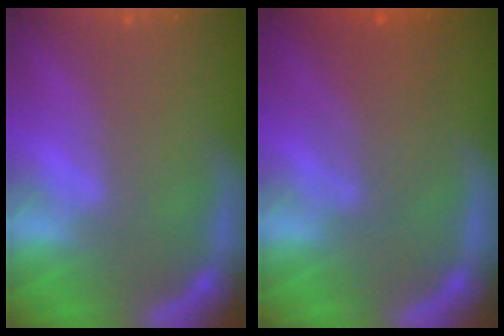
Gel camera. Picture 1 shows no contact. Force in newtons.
{"total": 4.0}